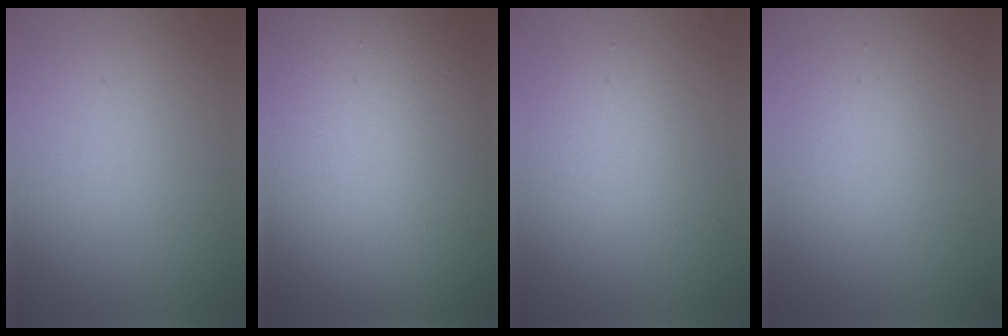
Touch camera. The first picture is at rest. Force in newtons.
{"total": 20.0, "press": 20.0, "slide": 0.5}
{"total": 3.3, "press": 3.3, "slide": 0.2}
{"total": 1.7, "press": 1.7, "slide": 0.2}